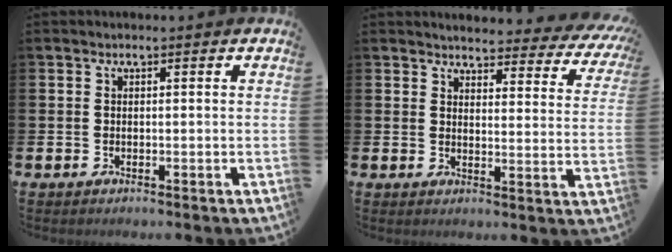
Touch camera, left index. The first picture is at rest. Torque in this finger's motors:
{"motor_torque": [1.07, -1.07, 0.24, 0.03]}